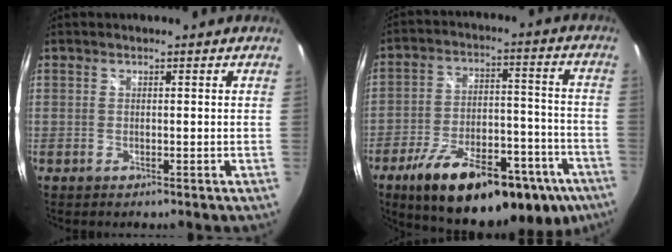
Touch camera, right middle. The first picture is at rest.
{"total": 27.8, "force": [-17.7, 11.2, 18.4], "torque": [-0.293, -0.011, -0.240]}